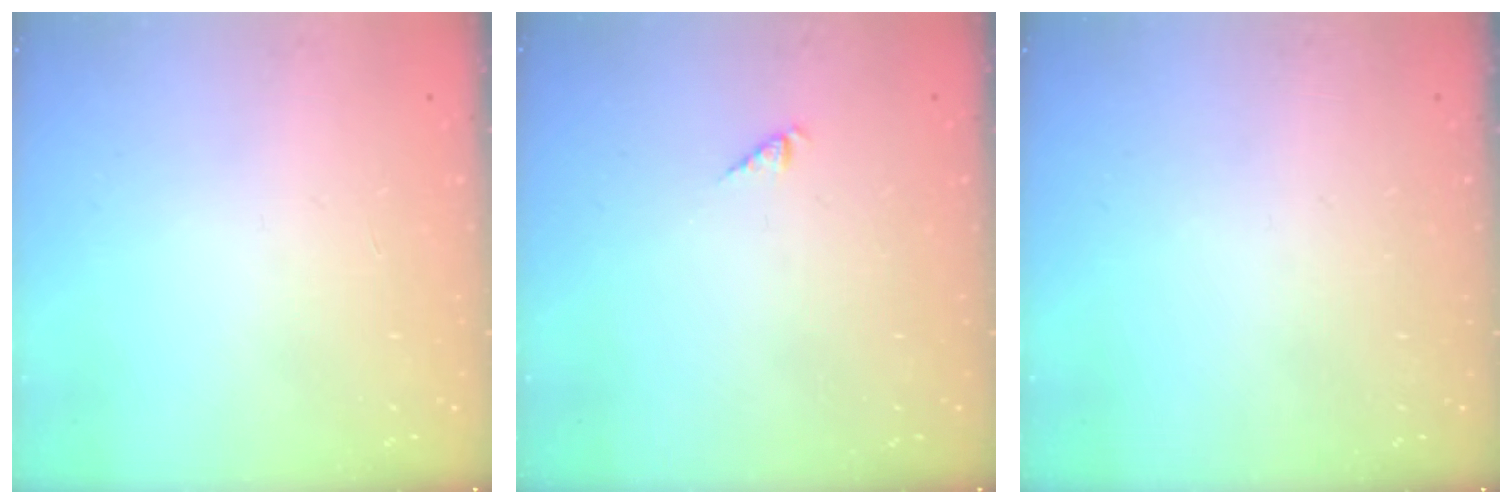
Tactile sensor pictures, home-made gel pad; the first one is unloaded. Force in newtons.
{"total": 2.6, "press": 2.6, "slide": 0.4}
{"total": 0.0}